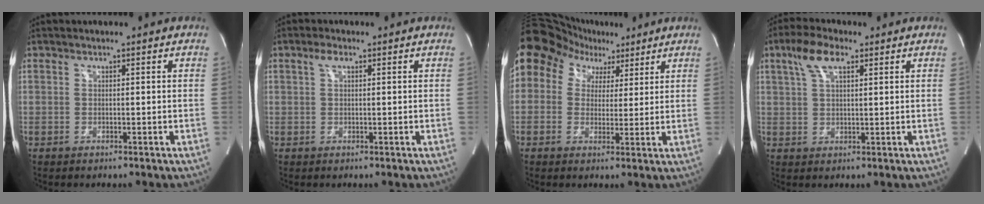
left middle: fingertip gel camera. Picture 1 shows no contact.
{"total": 1.6, "force": [0.8, 0.6, 1.3], "torque": [-0.029, 0.010, 0.015]}
{"total": 11.4, "force": [6.5, 8.4, 4.1], "torque": [-0.086, 0.061, 0.113]}
{"total": 5.9, "force": [3.2, 2.0, 4.6], "torque": [-0.099, 0.018, 0.062]}